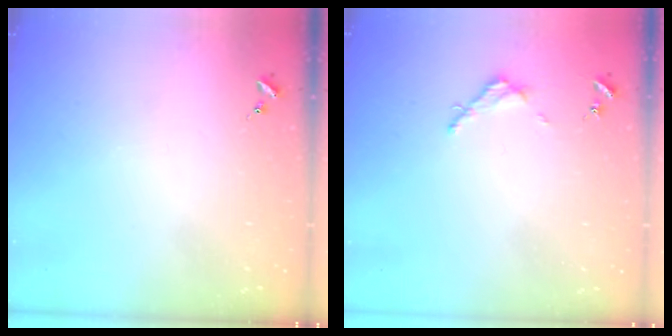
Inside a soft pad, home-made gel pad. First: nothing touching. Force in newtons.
{"total": 3.1, "press": 3.1, "slide": 0.4}